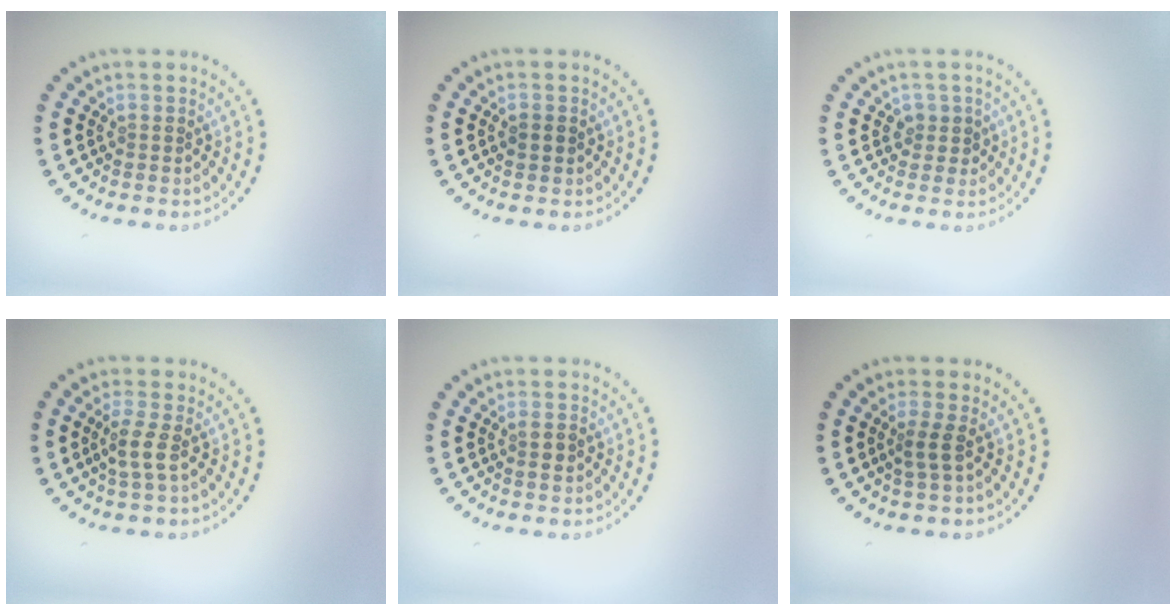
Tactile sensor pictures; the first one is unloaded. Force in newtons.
{"total": 1.4, "press": 1.4, "slide": 0.1}
{"total": 1.5, "press": 1.2, "slide": 0.8}
{"total": 1.9, "press": 1.6, "slide": 1.0}
{"total": 1.2, "press": 1.1, "slide": 0.4}
{"total": 1.7, "press": 1.2, "slide": 1.2}